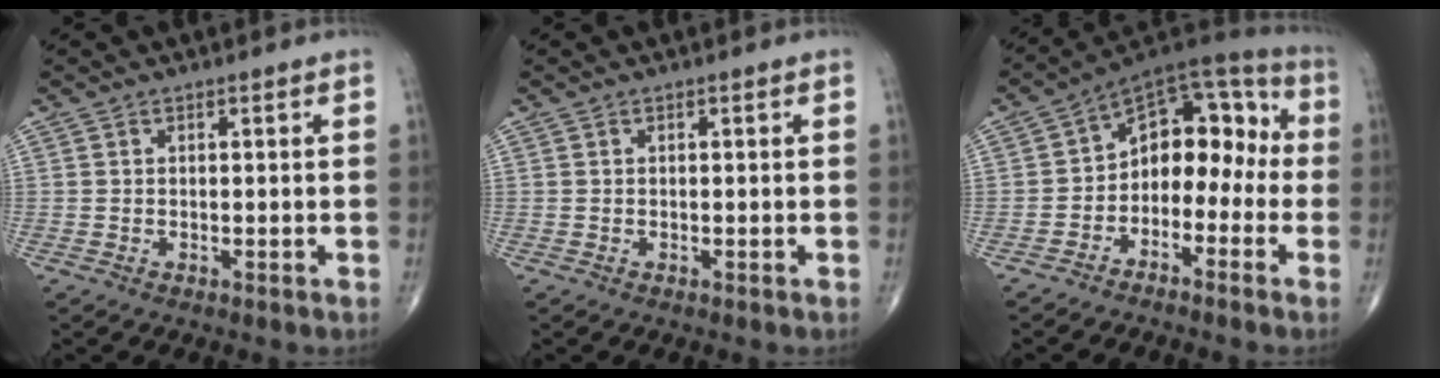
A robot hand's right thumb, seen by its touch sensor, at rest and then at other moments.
{"total": 0.0}
{"total": 13.1, "force": [-2.6, 8.9, 9.2], "torque": [-0.084, 0.076, -0.057]}